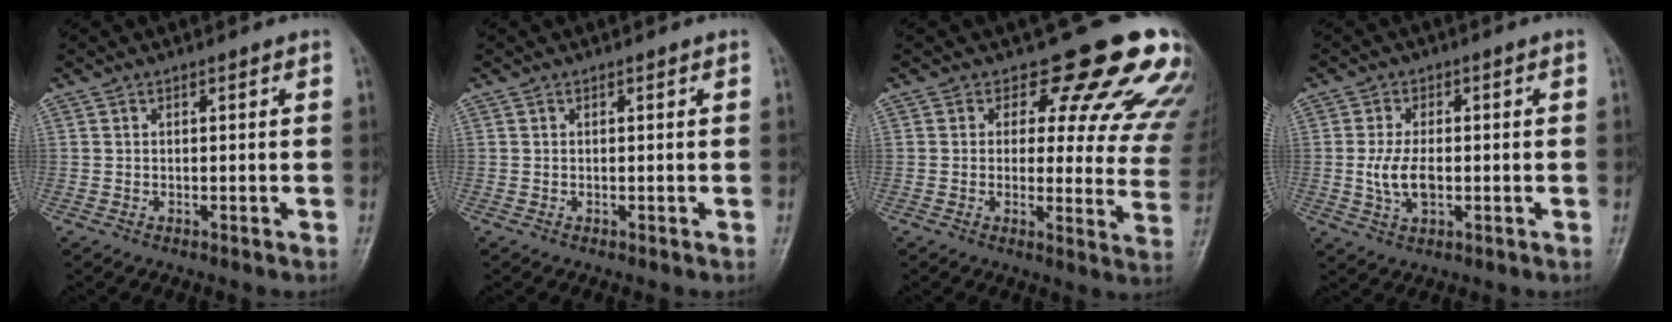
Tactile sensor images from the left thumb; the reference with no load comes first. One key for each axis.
{"total": 0.0}
{"total": 16.0, "fx": 12.7, "fy": 6.7, "fz": 7.2, "tx": -0.027, "ty": -0.078, "tz": 0.124}
{"total": 6.0, "fx": -0.7, "fy": 3.5, "fz": 4.8, "tx": -0.093, "ty": 0.001, "tz": -0.012}